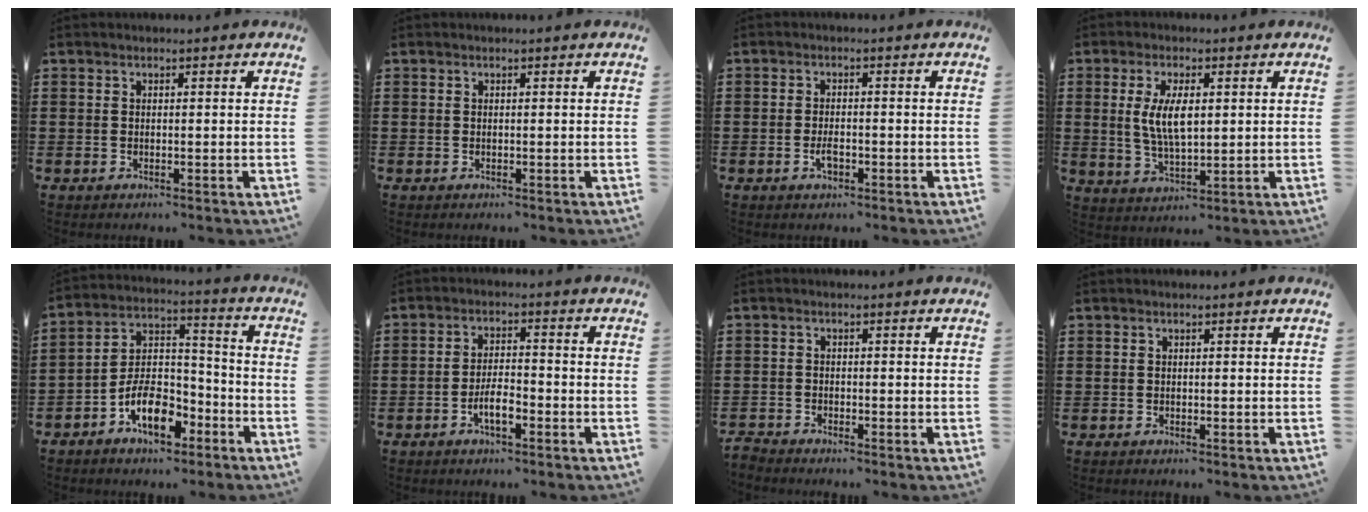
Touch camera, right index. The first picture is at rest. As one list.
[{"total": 0.0}, {"total": 2.5, "force": [-0.9, 1.0, 2.1], "torque": [-0.040, 0.000, -0.016]}, {"total": 6.7, "force": [0.8, 2.7, 6.1], "torque": [-0.129, 0.006, 0.012]}, {"total": 9.3, "force": [-5.4, 4.7, 6.0], "torque": [-0.123, 0.009, -0.102]}, {"total": 4.5, "force": [-2.2, 1.5, 3.6], "torque": [-0.074, 0.002, -0.044]}, {"total": 1.7, "force": [-1.7, 0.1, -0.1], "torque": [-0.004, 0.000, -0.037]}, {"total": 0.0}]